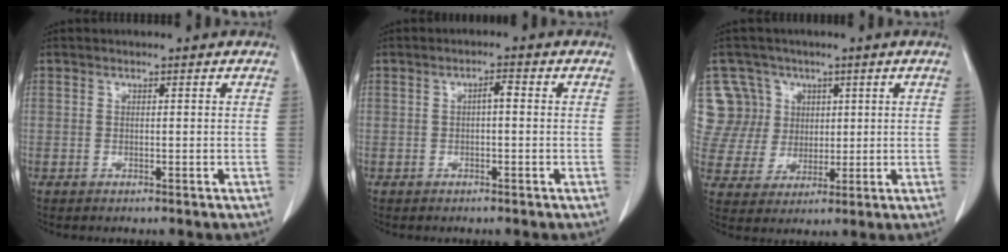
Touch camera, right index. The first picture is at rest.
{"total": 1.7, "force": [0.0, 0.5, 1.6], "torque": [-0.026, 0.006, 0.000]}
{"total": 9.0, "force": [3.3, 8.4, 0.1], "torque": [0.000, 0.028, 0.075]}